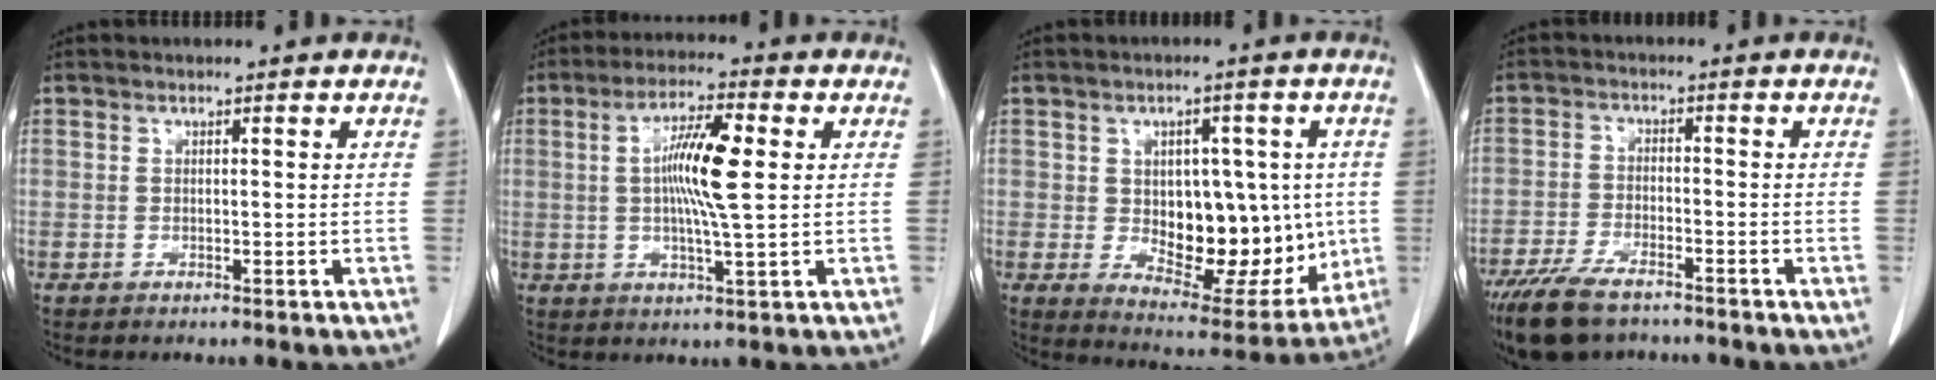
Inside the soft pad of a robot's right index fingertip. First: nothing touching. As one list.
[{"total": 9.6, "force": [1.3, 0.7, 9.5], "torque": [-0.177, 0.002, 0.020]}, {"total": 16.6, "force": [-0.2, 9.2, 13.8], "torque": [-0.194, 0.005, 0.026]}, {"total": 10.0, "force": [-7.7, 3.2, 5.5], "torque": [-0.101, -0.019, -0.133]}]